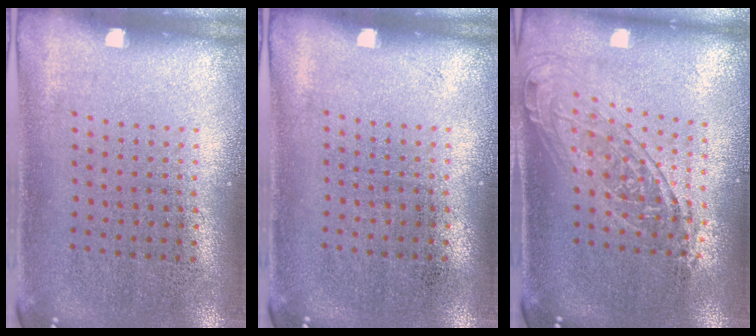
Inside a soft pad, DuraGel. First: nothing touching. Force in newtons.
{"total": 0.0}
{"total": 1.8, "press": 1.4, "slide": 1.1}